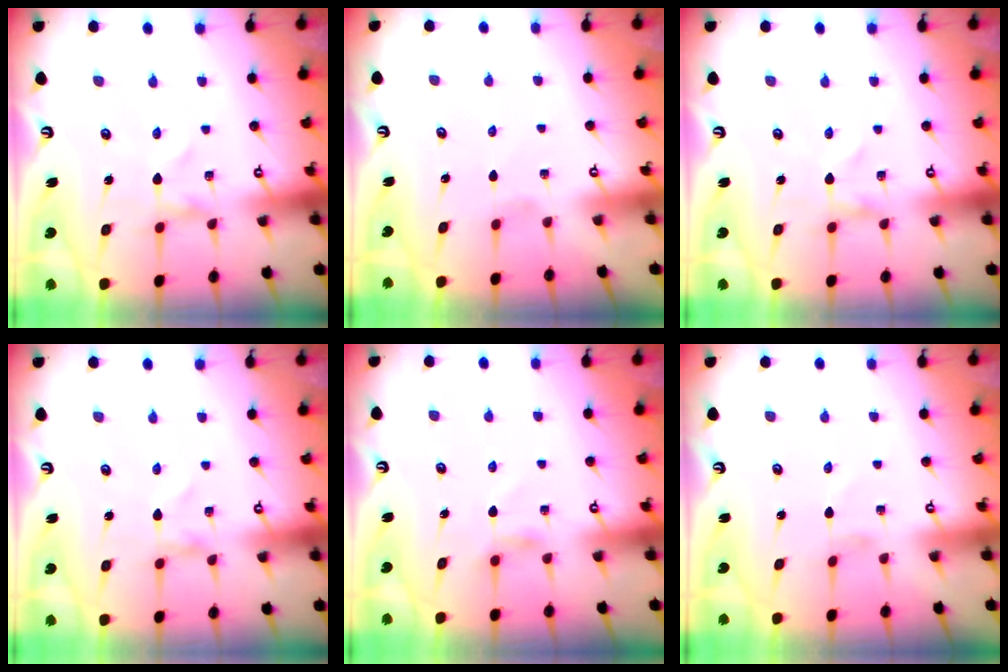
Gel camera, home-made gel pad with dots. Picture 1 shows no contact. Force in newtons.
{"total": 0.0}
{"total": 0.0}
{"total": 0.9, "press": 0.9, "slide": 0.1}
{"total": 3.7, "press": 3.7, "slide": 0.5}
{"total": 0.8, "press": 0.8, "slide": 0.1}